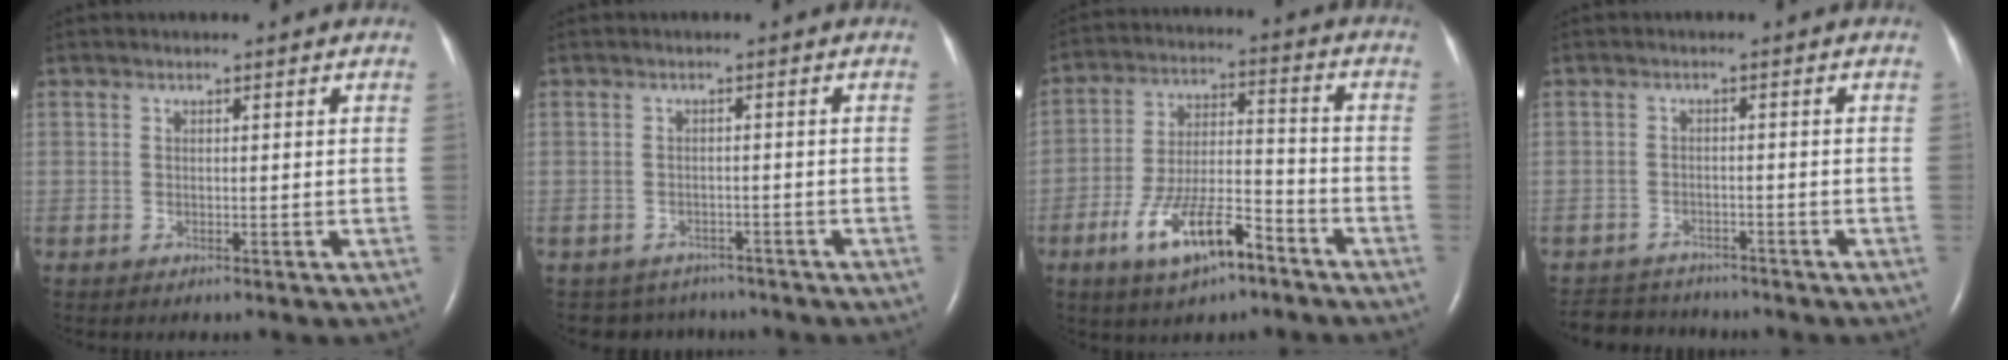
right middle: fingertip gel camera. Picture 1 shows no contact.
{"total": 4.2, "force": [-3.7, 2.1, -0.6], "torque": [0.005, 0.007, -0.050]}
{"total": 11.7, "force": [-6.9, 3.5, 8.8], "torque": [-0.171, 0.004, -0.118]}
{"total": 6.3, "force": [-6.0, 1.8, 0.6], "torque": [-0.012, 0.001, -0.091]}